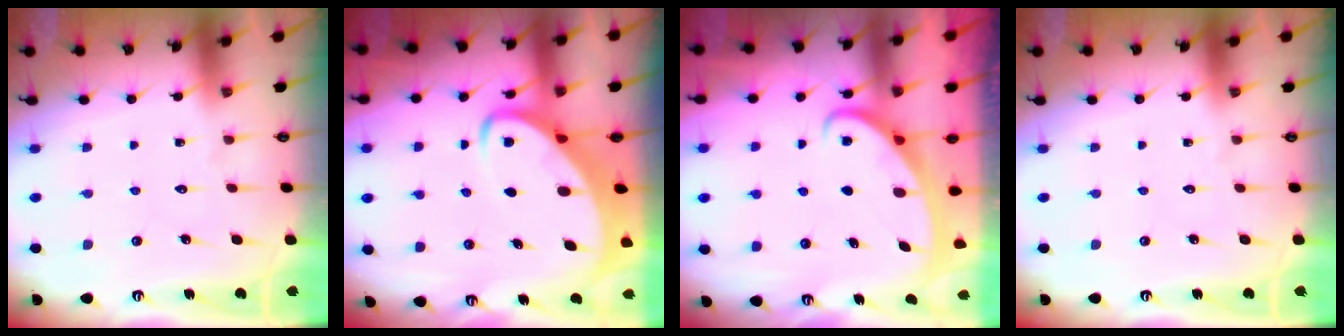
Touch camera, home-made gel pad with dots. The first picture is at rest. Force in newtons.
{"total": 4.5, "press": 4.4, "slide": 0.6}
{"total": 2.5, "press": 2.4, "slide": 0.3}
{"total": 0.0}